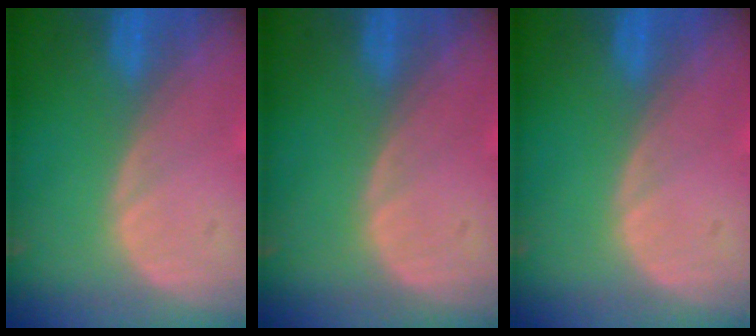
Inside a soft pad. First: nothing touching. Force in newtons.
{"total": 0.0}
{"total": 0.0}